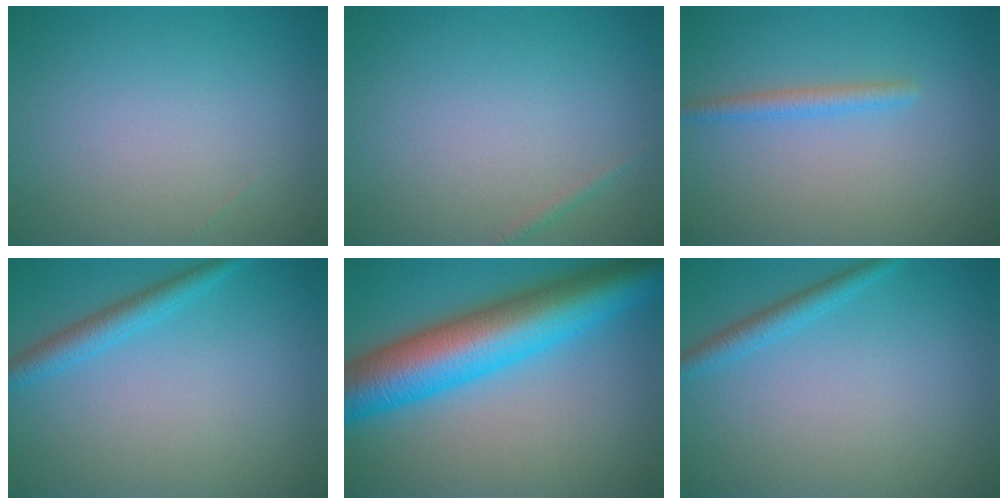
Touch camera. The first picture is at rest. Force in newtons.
{"total": 0.6, "press": 0.6, "slide": 0.0}
{"total": 1.7, "press": 1.7, "slide": 0.1}
{"total": 2.5, "press": 2.5, "slide": 0.1}
{"total": 11.7, "press": 11.7, "slide": 0.2}
{"total": 1.9, "press": 1.9, "slide": 0.1}